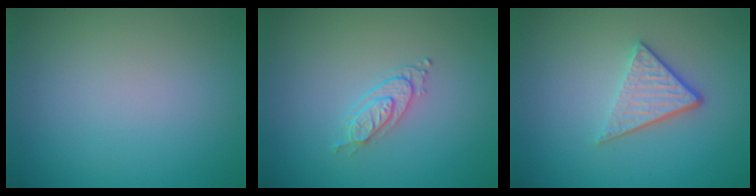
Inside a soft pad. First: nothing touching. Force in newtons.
{"total": 2.0, "press": 1.4, "slide": 1.4}
{"total": 3.4, "press": 2.6, "slide": 2.2}